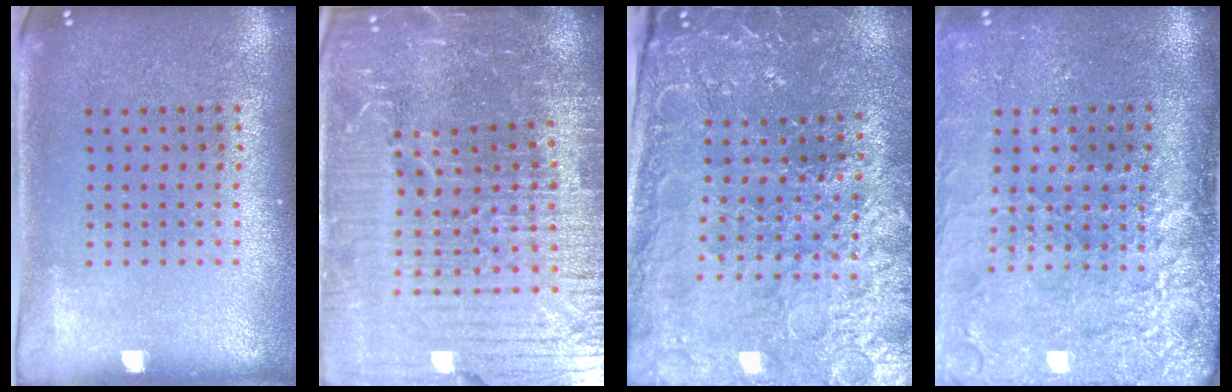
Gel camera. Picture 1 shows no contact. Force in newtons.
{"total": 7.1, "press": 6.1, "slide": 3.6}
{"total": 3.6, "press": 3.6, "slide": 0.4}
{"total": 4.5, "press": 3.6, "slide": 2.7}